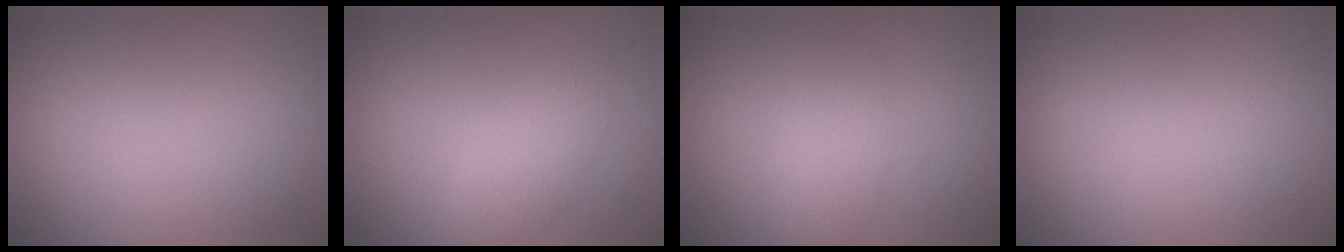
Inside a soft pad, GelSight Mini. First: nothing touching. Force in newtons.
{"total": 2.4, "press": 2.4, "slide": 0.2}
{"total": 1.5, "press": 1.5, "slide": 0.0}
{"total": 0.0}